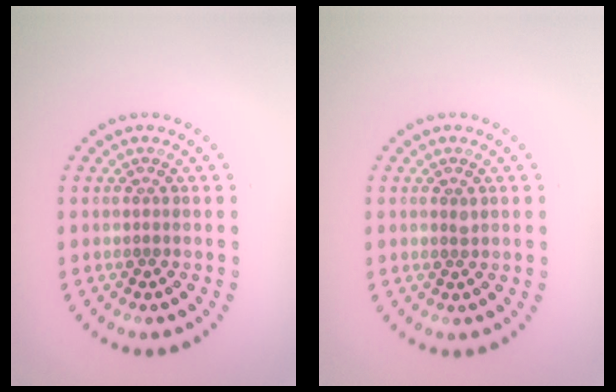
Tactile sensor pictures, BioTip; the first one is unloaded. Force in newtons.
{"total": 0.6, "press": 0.5, "slide": 0.3}